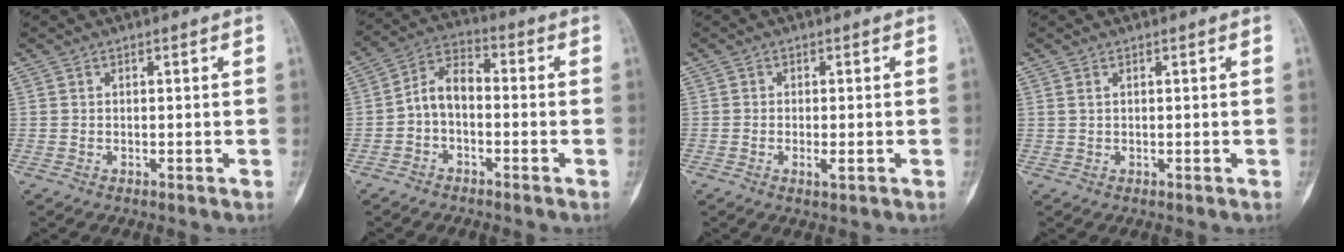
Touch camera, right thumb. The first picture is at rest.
{"total": 6.8, "force": [-1.4, 4.3, 5.1], "torque": [-0.081, 0.030, -0.042]}
{"total": 1.6, "force": [-0.6, 0.4, 1.5], "torque": [-0.024, -0.007, -0.012]}
{"total": 0.8, "force": [0.5, 0.2, 0.6], "torque": [-0.012, 0.006, 0.011]}